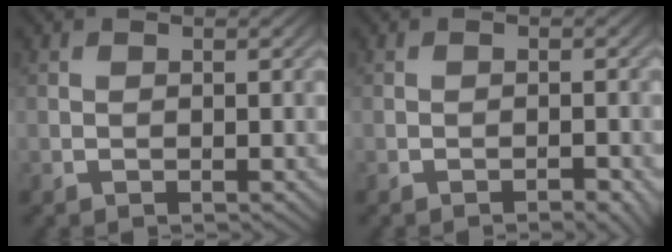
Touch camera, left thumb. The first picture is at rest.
{"total": 2.0, "force": [-1.5, 0.3, 1.4], "torque": [-0.020, 0.005, -0.021]}